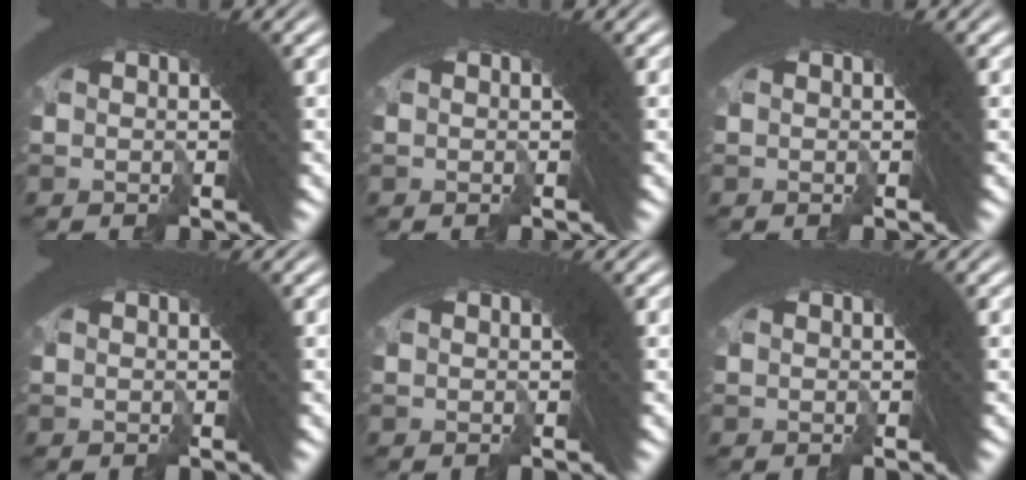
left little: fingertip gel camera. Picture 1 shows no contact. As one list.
[{"total": 0.0}, {"total": 0.0}, {"total": 0.0}, {"total": 0.0}, {"total": 0.0}]